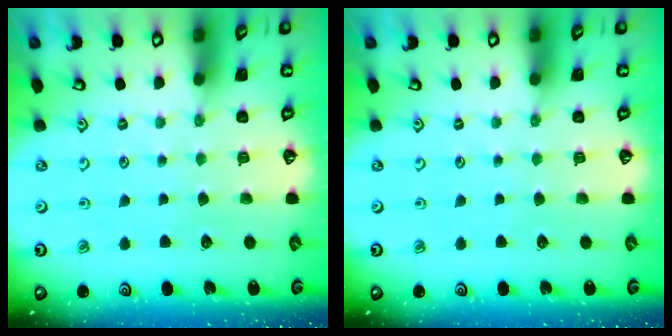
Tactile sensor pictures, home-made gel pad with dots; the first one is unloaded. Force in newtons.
{"total": 0.0}